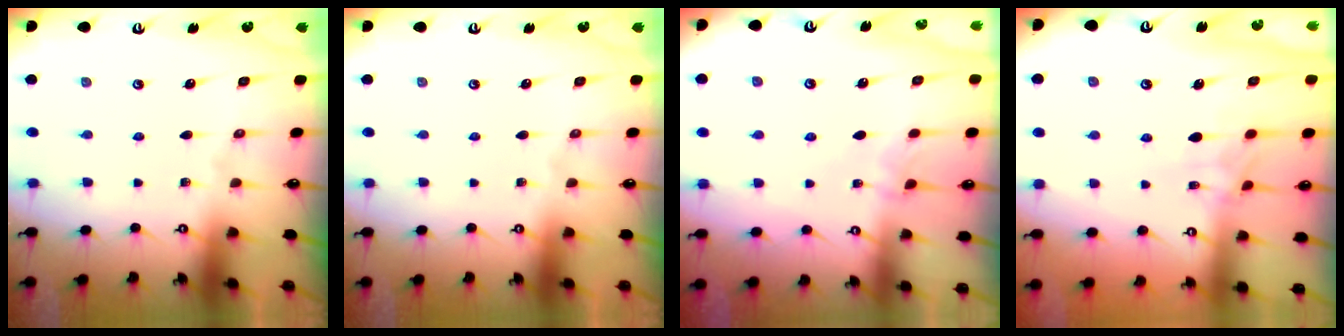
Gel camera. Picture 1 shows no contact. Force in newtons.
{"total": 0.0}
{"total": 2.6, "press": 2.6, "slide": 0.3}
{"total": 1.1, "press": 0.4, "slide": 1.0}